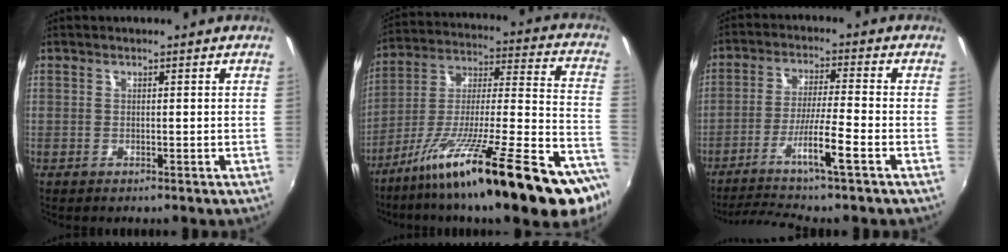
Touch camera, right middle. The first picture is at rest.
{"total": 29.4, "force": [-19.5, 2.6, 21.8], "torque": [-0.309, -0.045, -0.302]}
{"total": 9.5, "force": [-5.6, -1.1, 7.7], "torque": [-0.161, -0.006, -0.099]}